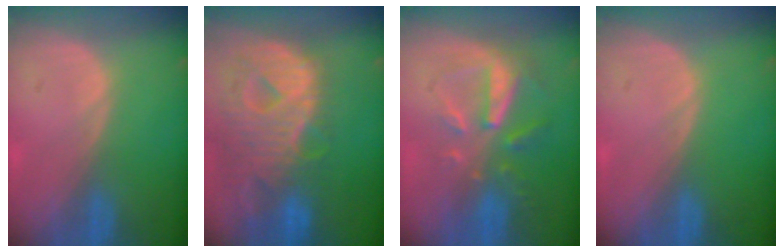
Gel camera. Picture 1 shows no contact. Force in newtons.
{"total": 12.8, "press": 10.9, "slide": 6.8}
{"total": 8.0, "press": 7.3, "slide": 3.3}
{"total": 0.0}